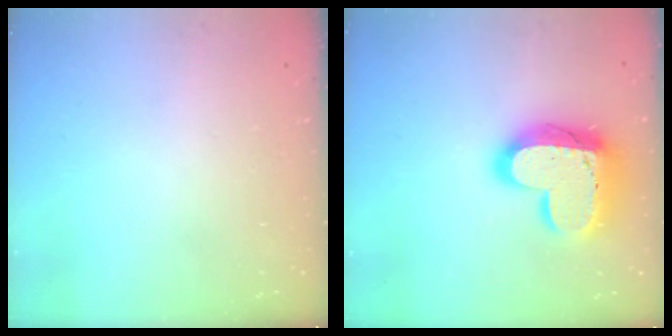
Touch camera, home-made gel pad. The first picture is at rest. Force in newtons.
{"total": 19.8, "press": 19.7, "slide": 1.5}